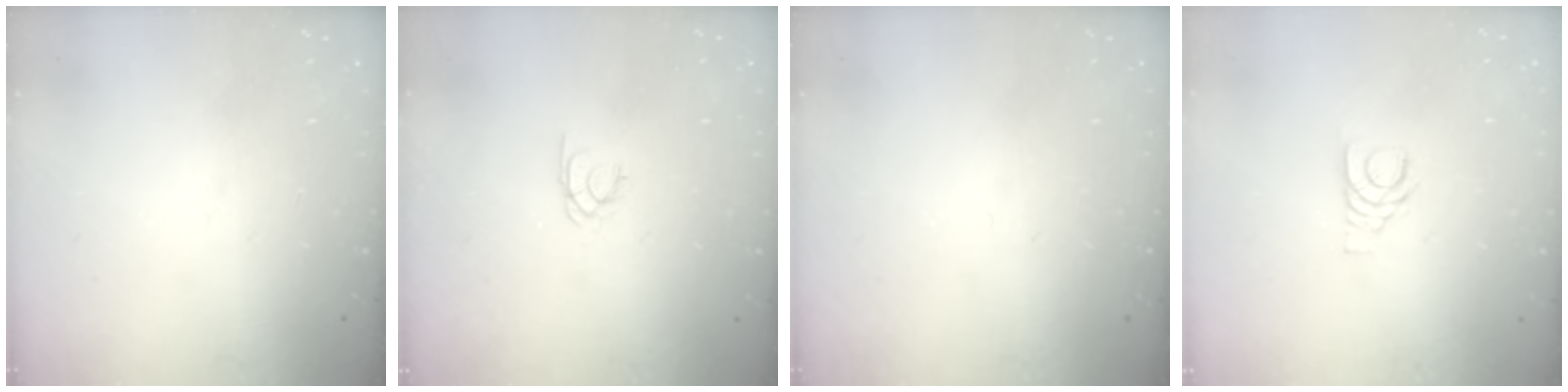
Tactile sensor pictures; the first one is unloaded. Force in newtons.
{"total": 1.8, "press": 1.8, "slide": 0.3}
{"total": 0.0}
{"total": 4.4, "press": 4.3, "slide": 0.4}